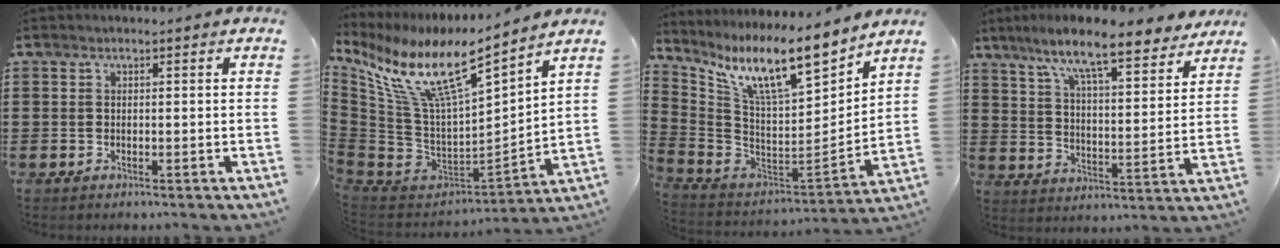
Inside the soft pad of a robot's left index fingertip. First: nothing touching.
{"total": 13.7, "force": [8.3, 3.3, 10.4], "torque": [-0.239, -0.061, 0.138]}
{"total": 13.2, "force": [9.2, 2.3, 9.1], "torque": [-0.196, -0.056, 0.156]}
{"total": 10.3, "force": [8.6, 0.7, 5.6], "torque": [-0.130, -0.044, 0.145]}